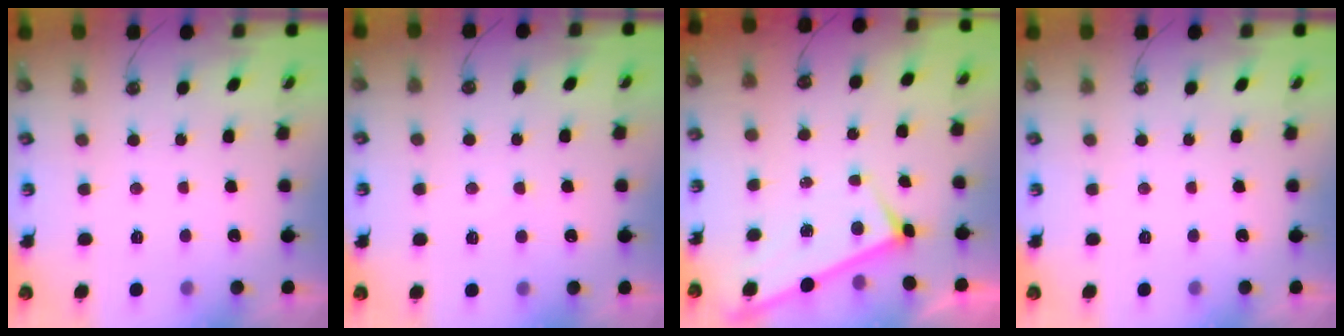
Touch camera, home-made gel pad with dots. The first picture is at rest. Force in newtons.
{"total": 2.5, "press": 2.3, "slide": 0.8}
{"total": 3.0, "press": 3.0, "slide": 0.2}
{"total": 0.0}